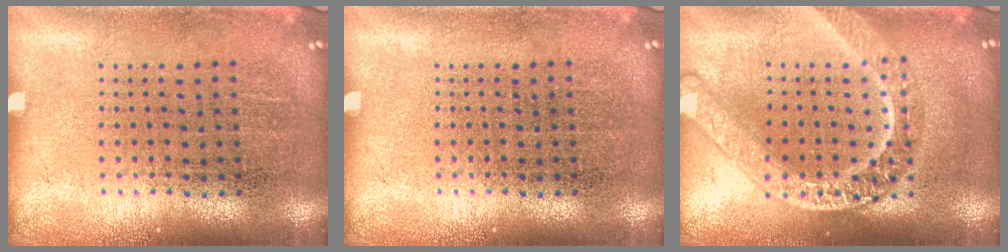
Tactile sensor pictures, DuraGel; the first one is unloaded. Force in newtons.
{"total": 0.0}
{"total": 3.1, "press": 3.1, "slide": 0.3}